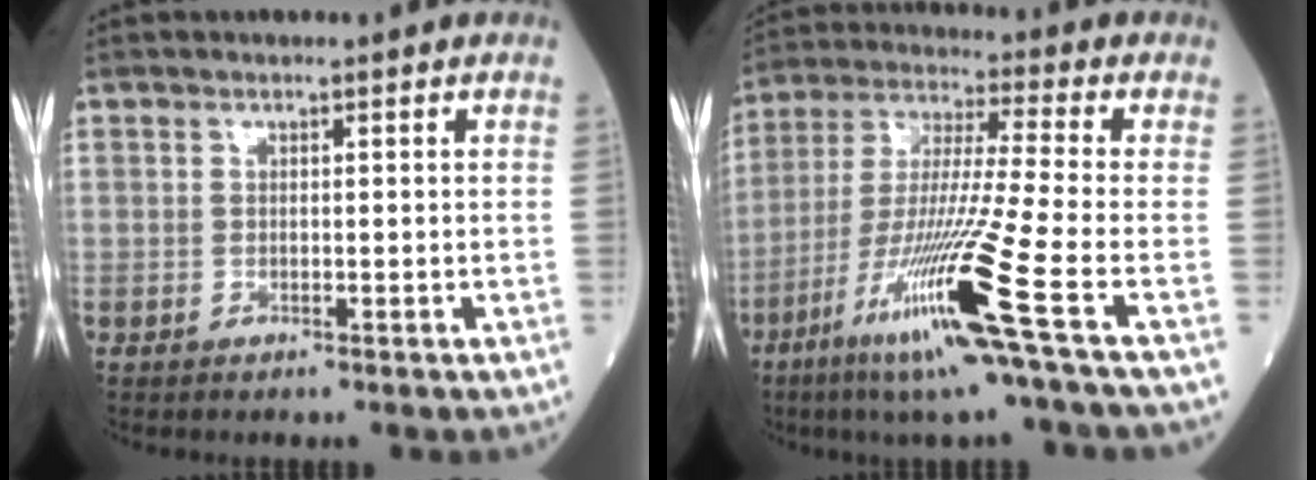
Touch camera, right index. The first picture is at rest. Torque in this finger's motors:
{"motor_torque": [1.75, -0.39, 0.95, 0.21]}